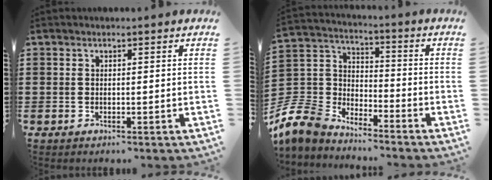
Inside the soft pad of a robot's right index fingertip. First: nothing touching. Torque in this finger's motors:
{"motor_torque": [-1.11, 1.04, -0.83, -0.21]}